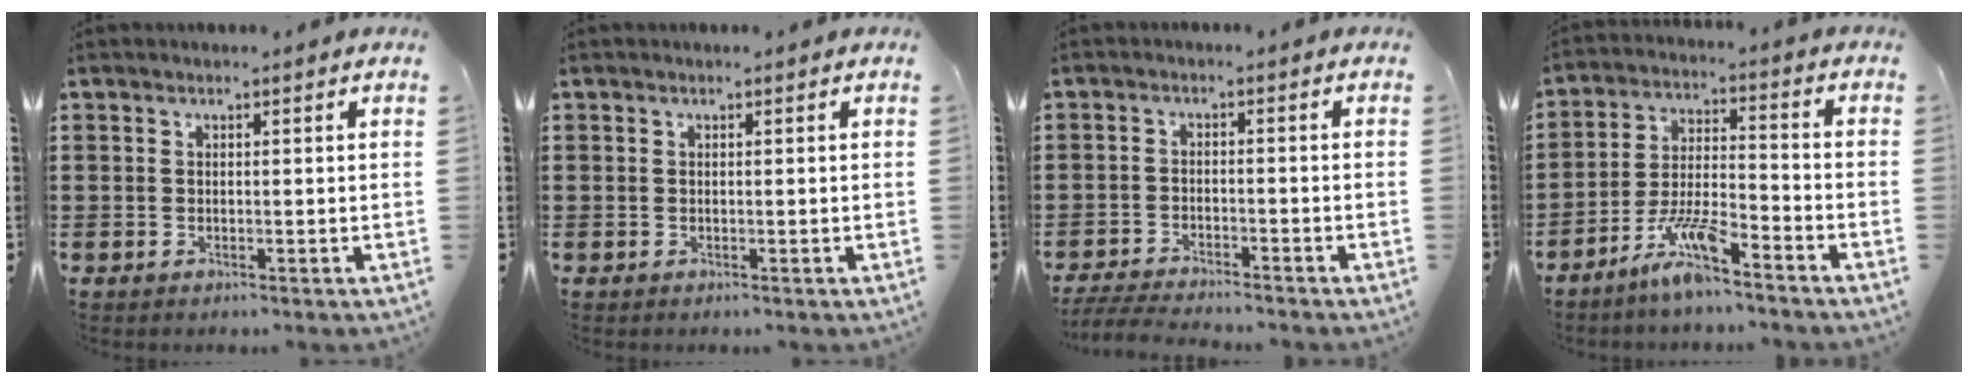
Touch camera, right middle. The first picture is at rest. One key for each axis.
{"total": 0.0}
{"total": 3.7, "fx": -3.6, "fy": 0.1, "fz": 0.9, "tx": -0.029, "ty": -0.008, "tz": -0.078}
{"total": 7.8, "fx": -6.1, "fy": 0.9, "fz": 4.8, "tx": -0.111, "ty": -0.009, "tz": -0.120}